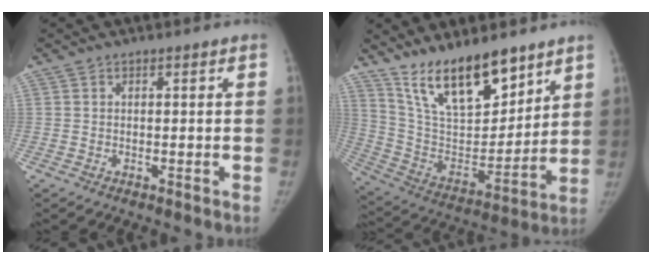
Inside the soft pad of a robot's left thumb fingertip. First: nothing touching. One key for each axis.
{"total": 18.5, "fx": 13.3, "fy": 7.0, "fz": 10.6, "tx": -0.133, "ty": -0.081, "tz": 0.248}